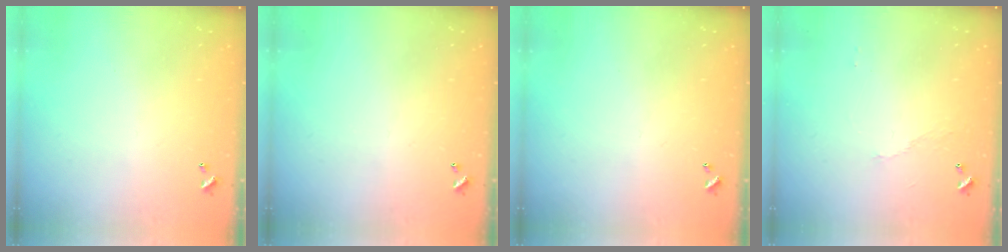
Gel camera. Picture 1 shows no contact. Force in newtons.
{"total": 0.0}
{"total": 0.0}
{"total": 2.9, "press": 2.8, "slide": 0.6}